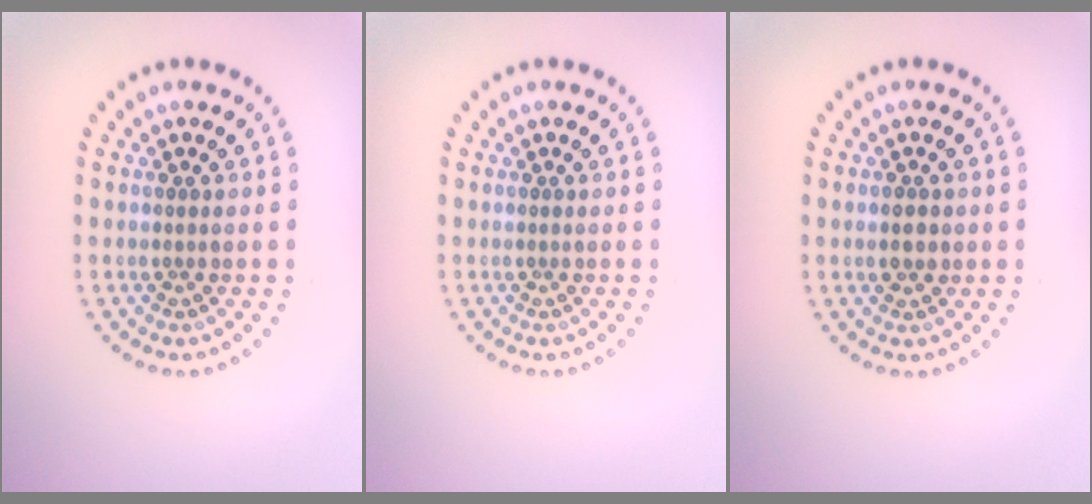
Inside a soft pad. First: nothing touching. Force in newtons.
{"total": 0.0}
{"total": 1.4, "press": 1.4, "slide": 0.2}